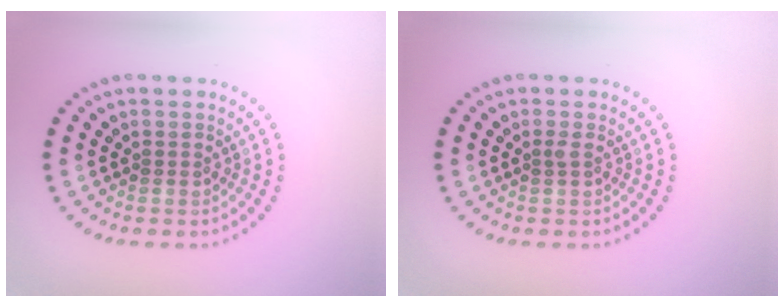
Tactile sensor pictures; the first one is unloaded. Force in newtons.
{"total": 0.7, "press": 0.5, "slide": 0.5}